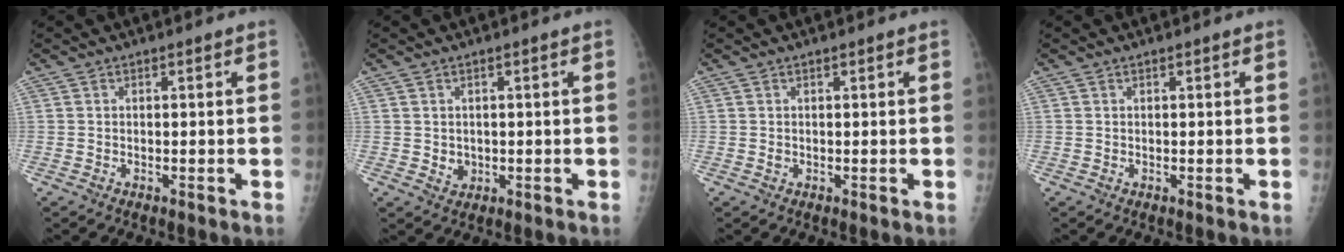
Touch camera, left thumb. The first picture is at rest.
{"total": 2.1, "force": [0.1, 1.8, 0.9], "torque": [-0.009, -0.002, 0.010]}
{"total": 0.7, "force": [0.3, 0.5, 0.4], "torque": [-0.001, -0.001, 0.005]}
{"total": 0.0}